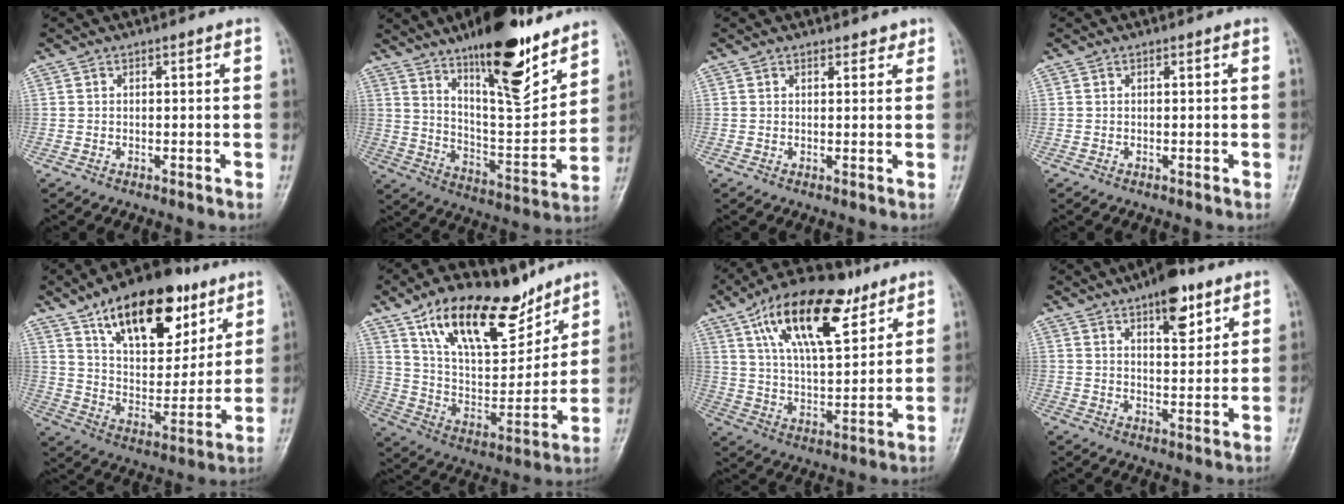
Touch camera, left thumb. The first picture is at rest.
{"total": 20.0, "force": [13.6, 5.7, 13.5], "torque": [-0.170, -0.088, 0.224]}
{"total": 1.8, "force": [1.4, 1.0, 0.4], "torque": [0.010, -0.008, 0.014]}
{"total": 0.0}
{"total": 22.1, "force": [12.6, 11.0, 14.5], "torque": [-0.181, -0.045, 0.213]}
{"total": 22.0, "force": [14.3, 9.7, 13.6], "torque": [-0.181, -0.058, 0.253]}
{"total": 19.0, "force": [9.9, 8.5, 13.8], "torque": [-0.202, -0.028, 0.171]}
{"total": 9.2, "force": [5.5, 3.7, 6.4], "torque": [-0.071, -0.028, 0.080]}